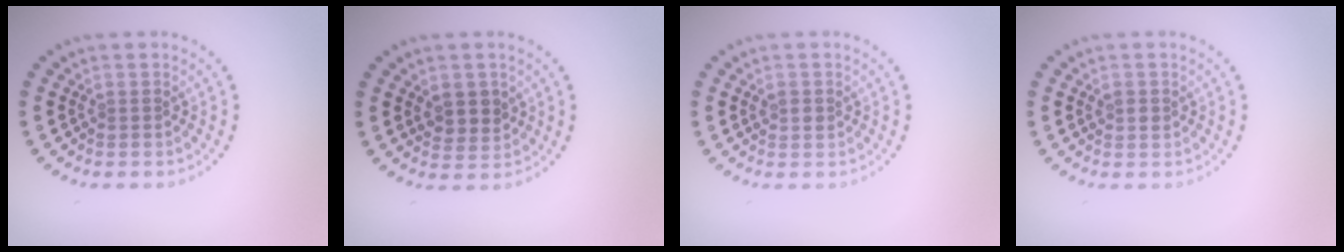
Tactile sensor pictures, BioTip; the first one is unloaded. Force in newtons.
{"total": 2.6, "press": 2.4, "slide": 1.0}
{"total": 1.1, "press": 1.0, "slide": 0.2}
{"total": 1.1, "press": 1.0, "slide": 0.2}